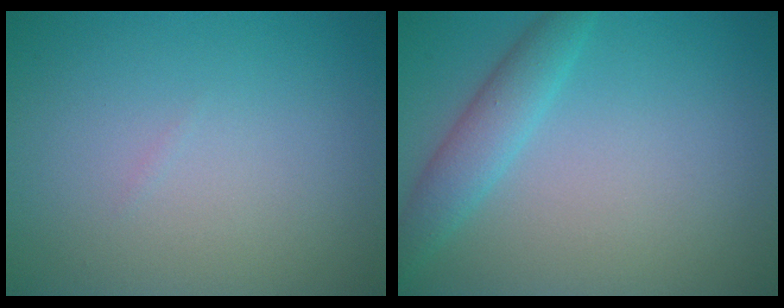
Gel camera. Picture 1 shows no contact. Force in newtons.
{"total": 2.9, "press": 2.9, "slide": 0.1}